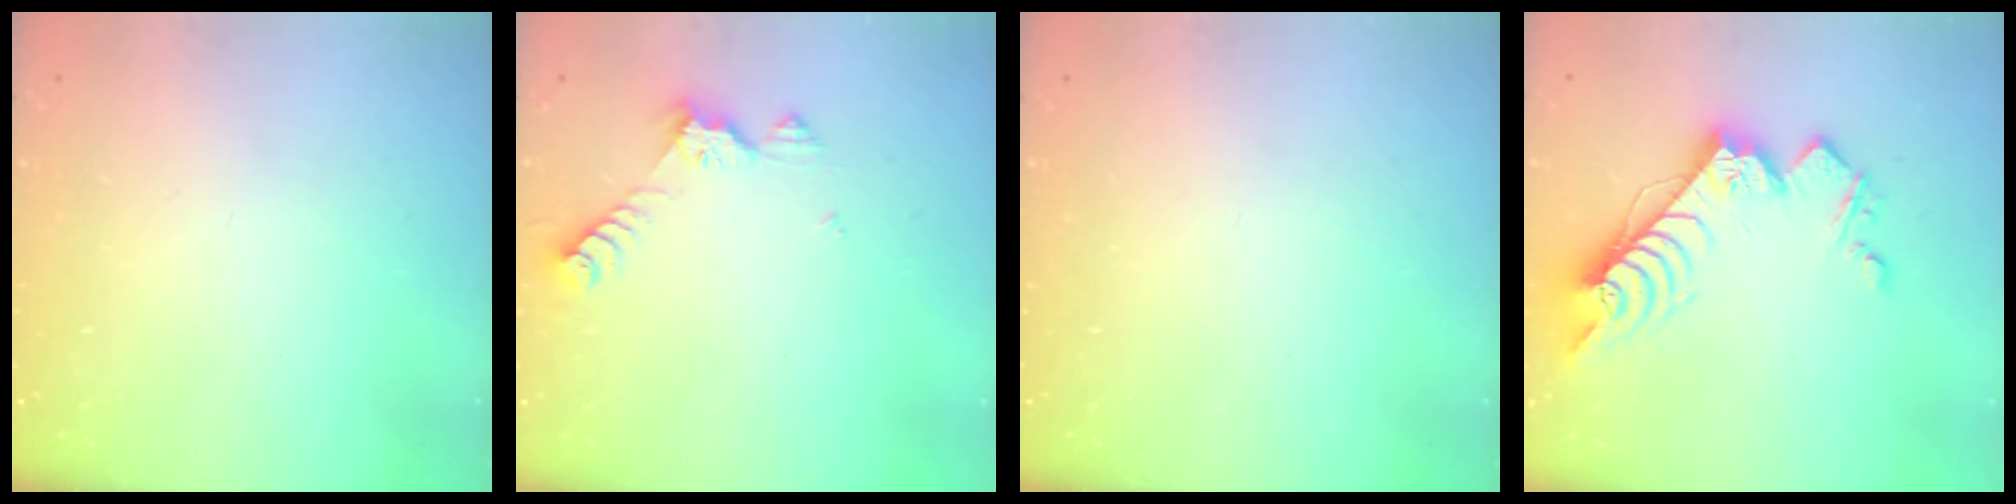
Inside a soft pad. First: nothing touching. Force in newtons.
{"total": 6.7, "press": 6.7, "slide": 0.4}
{"total": 0.0}
{"total": 14.6, "press": 14.5, "slide": 1.0}